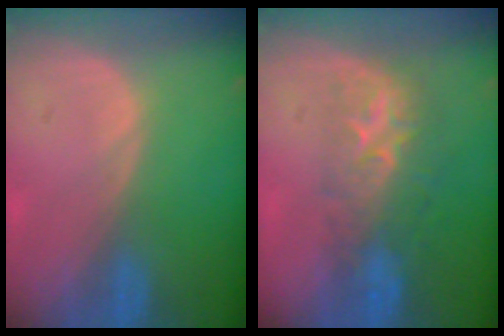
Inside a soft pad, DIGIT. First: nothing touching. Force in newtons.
{"total": 8.2, "press": 7.4, "slide": 3.7}